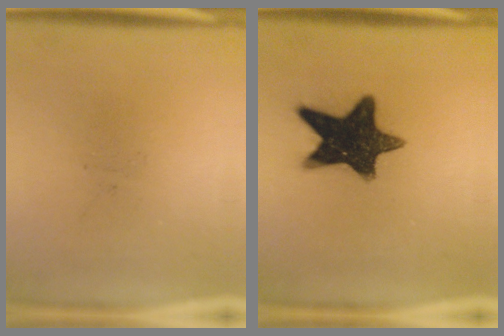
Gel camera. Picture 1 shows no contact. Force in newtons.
{"total": 14.8}